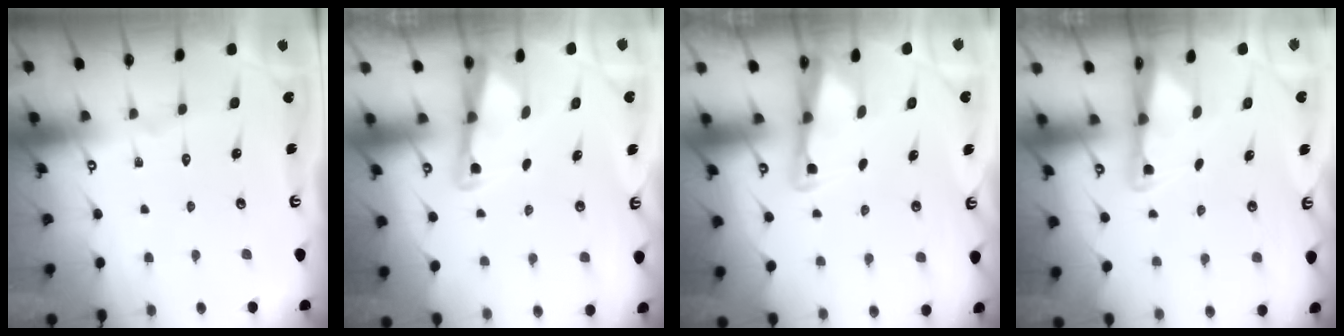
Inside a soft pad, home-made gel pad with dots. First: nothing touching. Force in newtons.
{"total": 2.9, "press": 2.9, "slide": 0.2}
{"total": 2.7, "press": 2.6, "slide": 0.2}
{"total": 2.0, "press": 2.0, "slide": 0.3}